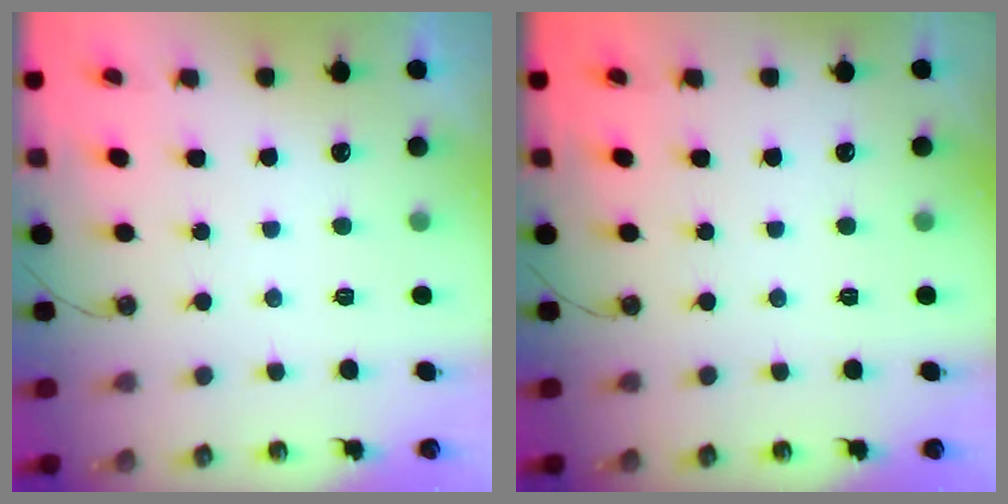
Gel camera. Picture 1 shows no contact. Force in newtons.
{"total": 0.0}